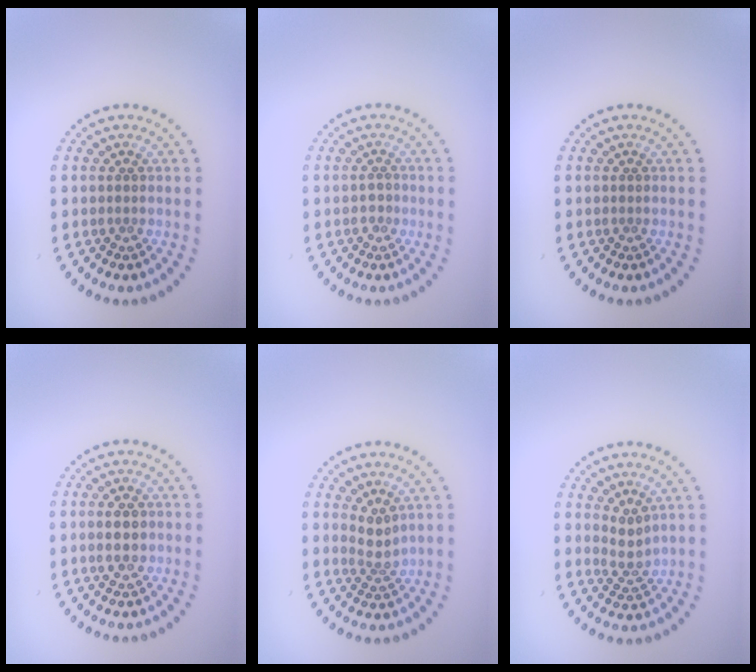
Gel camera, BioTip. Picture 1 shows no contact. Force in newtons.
{"total": 1.0, "press": 0.9, "slide": 0.4}
{"total": 0.0}
{"total": 2.3, "press": 2.3, "slide": 0.2}
{"total": 1.9, "press": 1.4, "slide": 1.3}
{"total": 2.1, "press": 1.5, "slide": 1.4}